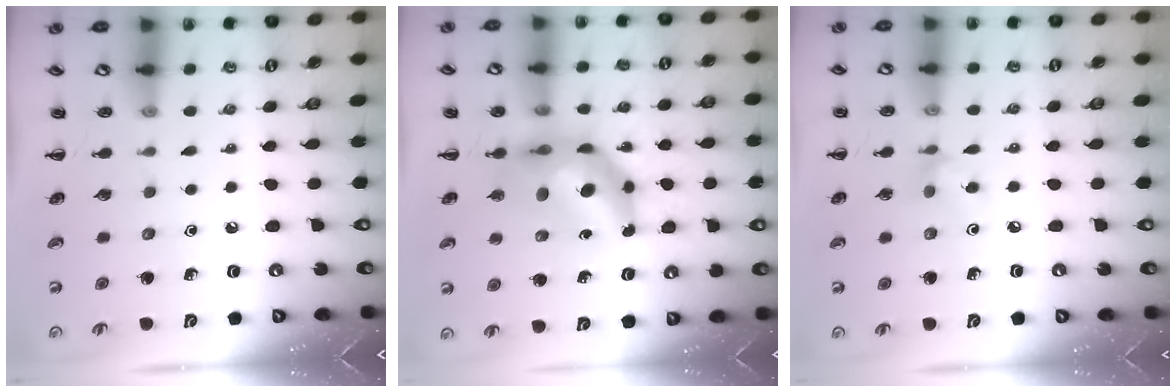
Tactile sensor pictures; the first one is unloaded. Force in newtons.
{"total": 10.2, "press": 9.7, "slide": 3.2}
{"total": 5.6, "press": 5.5, "slide": 1.2}